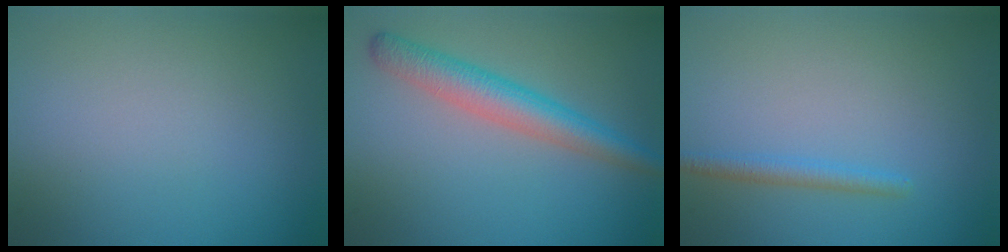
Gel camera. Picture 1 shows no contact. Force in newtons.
{"total": 4.0, "press": 4.0, "slide": 0.1}
{"total": 1.6, "press": 1.6, "slide": 0.0}